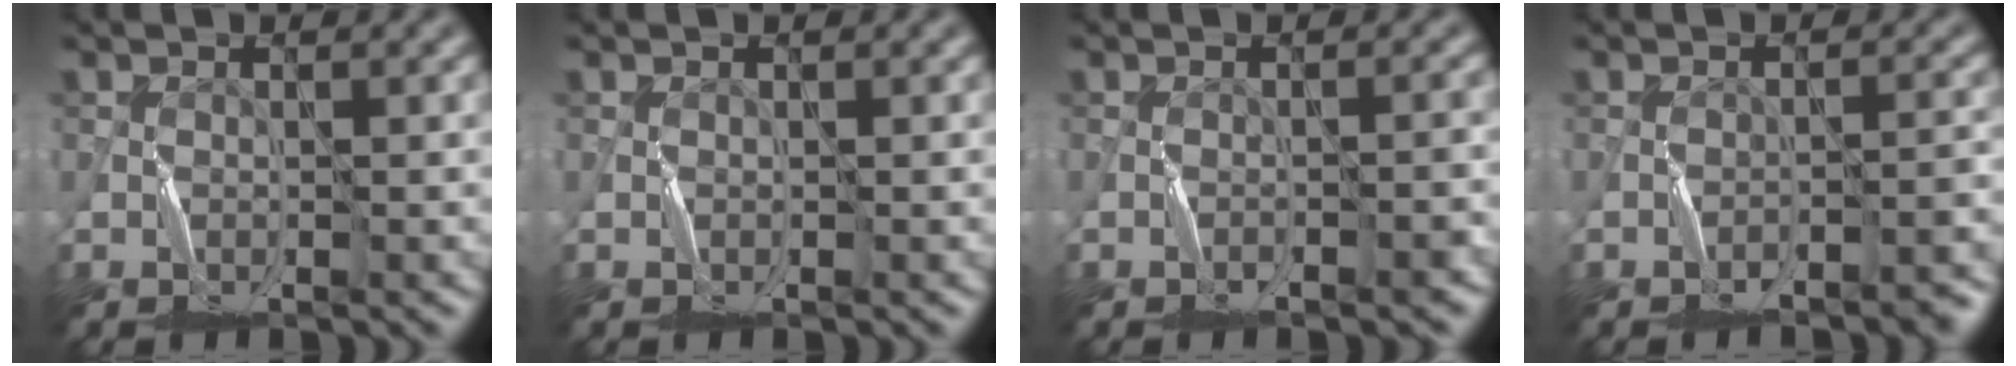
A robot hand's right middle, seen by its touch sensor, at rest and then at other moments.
{"total": 0.0}
{"total": 2.0, "force": [-1.5, 0.4, 1.3], "torque": [-0.023, 0.008, -0.023]}
{"total": 2.9, "force": [-2.5, 0.5, 1.4], "torque": [-0.015, 0.013, -0.035]}